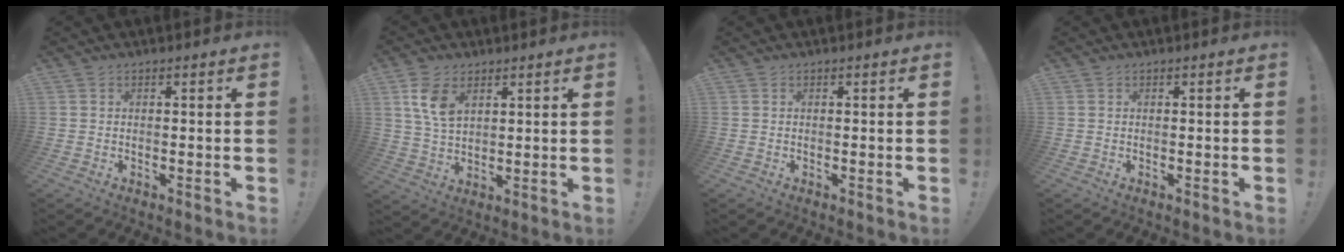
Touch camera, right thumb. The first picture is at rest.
{"total": 8.4, "force": [4.1, 5.0, 5.3], "torque": [-0.095, -0.014, 0.078]}
{"total": 0.0}
{"total": 0.0}